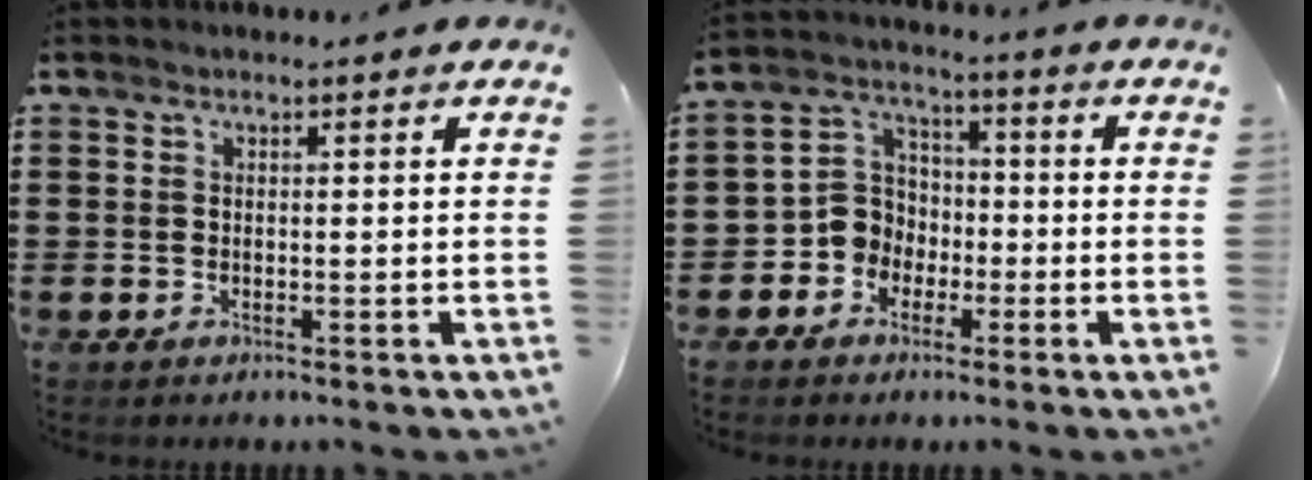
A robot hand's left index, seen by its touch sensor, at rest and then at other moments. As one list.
[{"total": 6.3, "force": [-2.2, 5.7, 1.8], "torque": [-0.071, 0.007, -0.049]}]